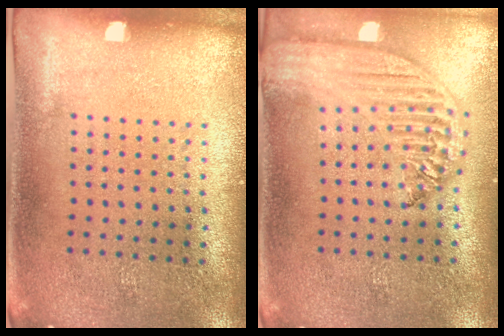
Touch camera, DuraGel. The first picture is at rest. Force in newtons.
{"total": 2.6, "press": 2.1, "slide": 1.4}